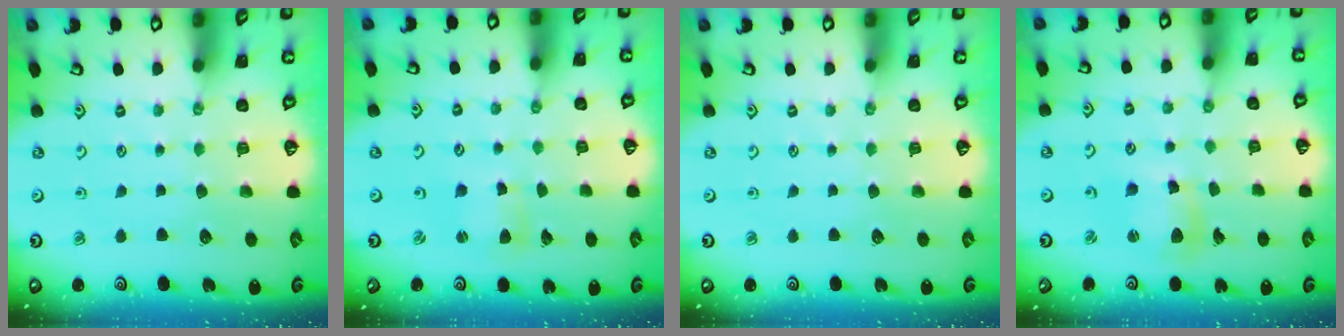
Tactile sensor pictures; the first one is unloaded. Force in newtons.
{"total": 2.8, "press": 2.8, "slide": 0.3}
{"total": 0.0}
{"total": 9.8, "press": 9.7, "slide": 1.2}